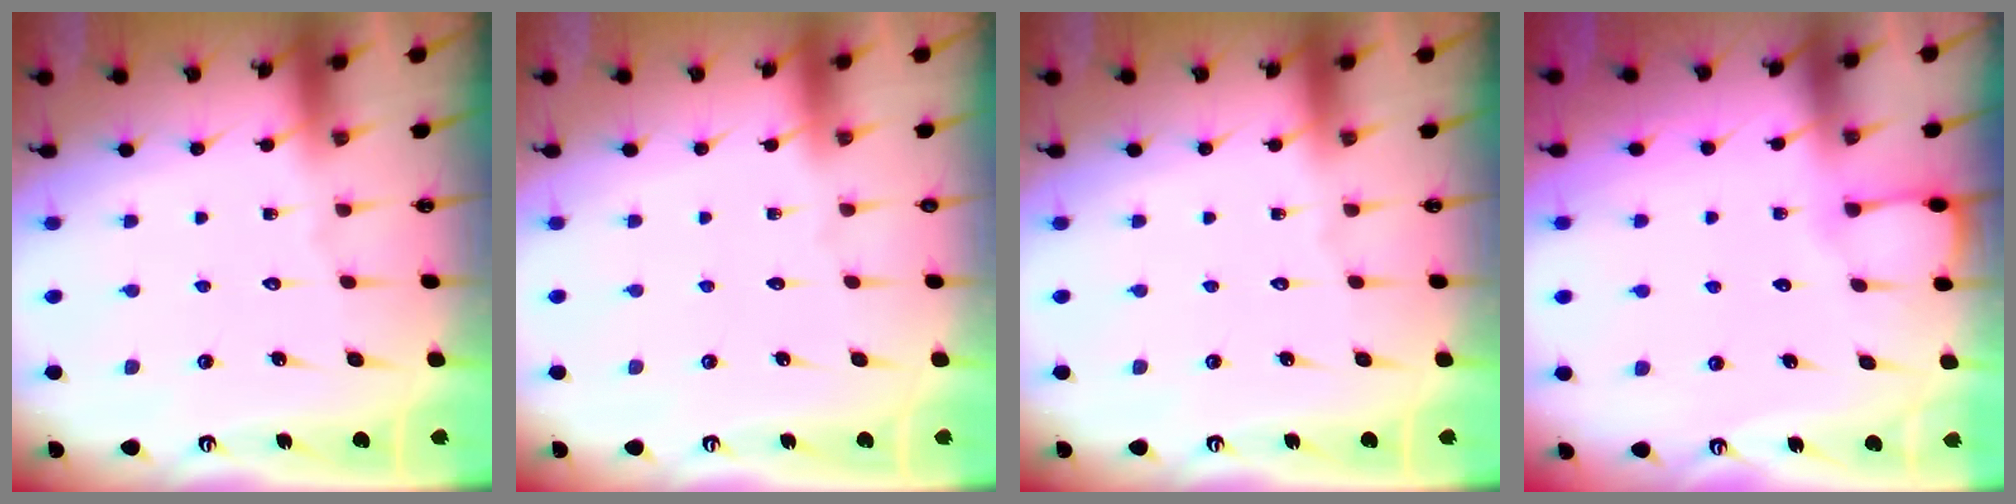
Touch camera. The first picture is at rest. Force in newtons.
{"total": 0.0}
{"total": 0.0}
{"total": 3.6, "press": 3.6, "slide": 0.4}